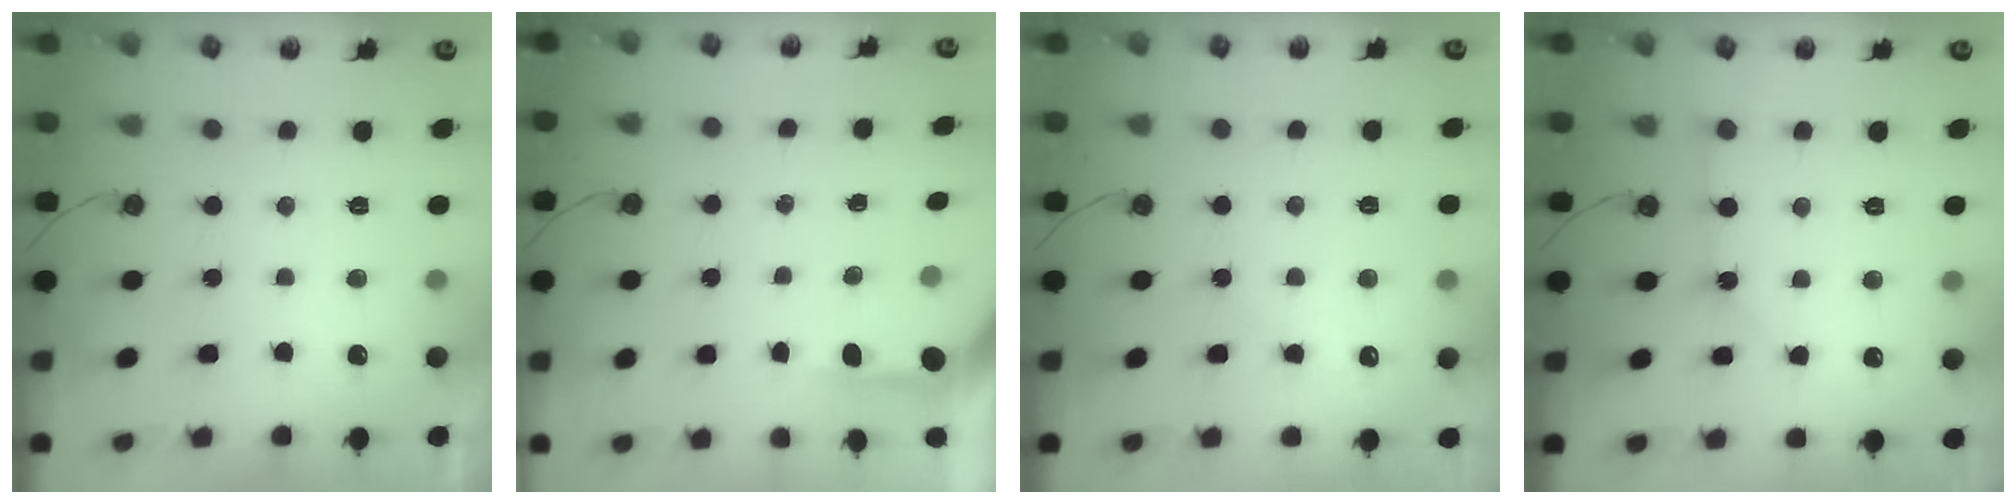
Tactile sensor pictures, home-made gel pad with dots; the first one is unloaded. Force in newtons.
{"total": 3.4, "press": 3.4, "slide": 0.3}
{"total": 4.9, "press": 4.8, "slide": 0.6}
{"total": 1.8, "press": 1.8, "slide": 0.3}